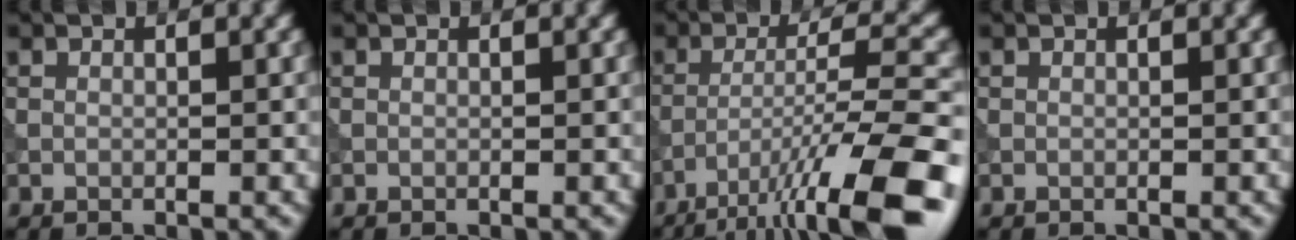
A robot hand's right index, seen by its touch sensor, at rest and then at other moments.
{"total": 0.0}
{"total": 12.2, "force": [-7.9, 1.9, 9.1], "torque": [-0.141, 0.012, -0.129]}
{"total": 0.0}